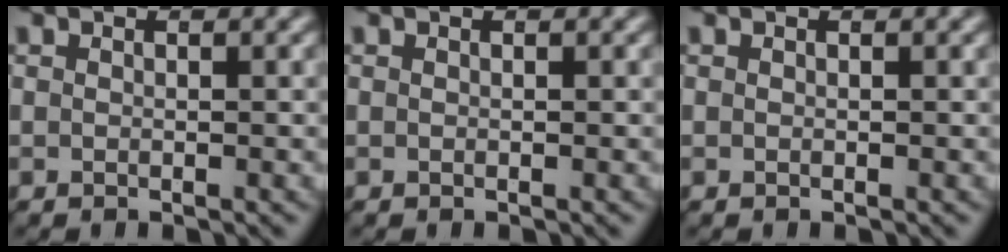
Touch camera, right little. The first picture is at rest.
{"total": 0.0}
{"total": 0.0}